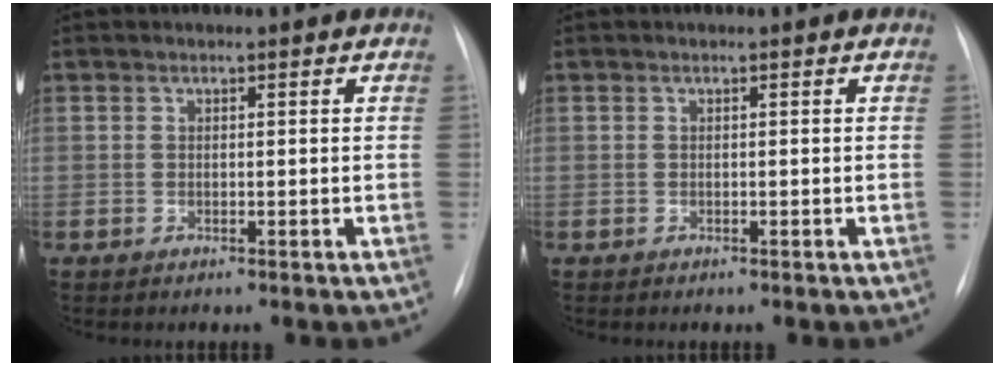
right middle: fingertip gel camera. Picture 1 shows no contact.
{"total": 0.0}